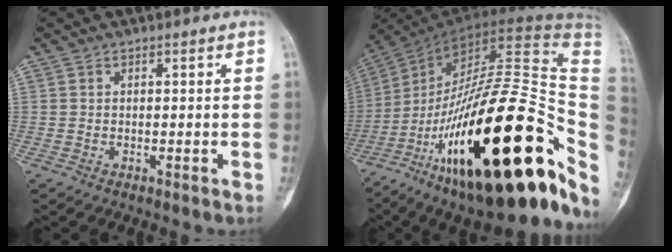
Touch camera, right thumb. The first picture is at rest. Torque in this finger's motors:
{"motor_torque": [3.82, 1.20, 2.58, -0.19, 1.05]}